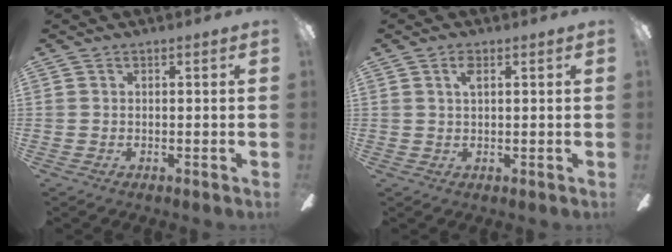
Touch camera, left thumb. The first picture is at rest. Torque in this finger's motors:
{"motor_torque": [-0.13, -0.04, -0.16, -0.05, 0.03]}